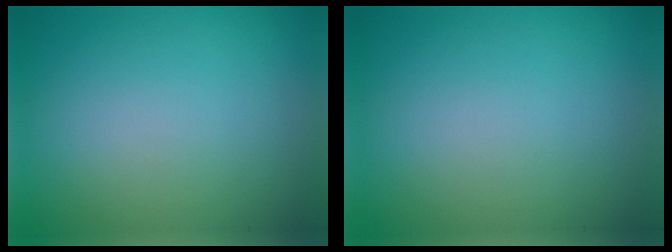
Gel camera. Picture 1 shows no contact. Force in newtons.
{"total": 0.0}